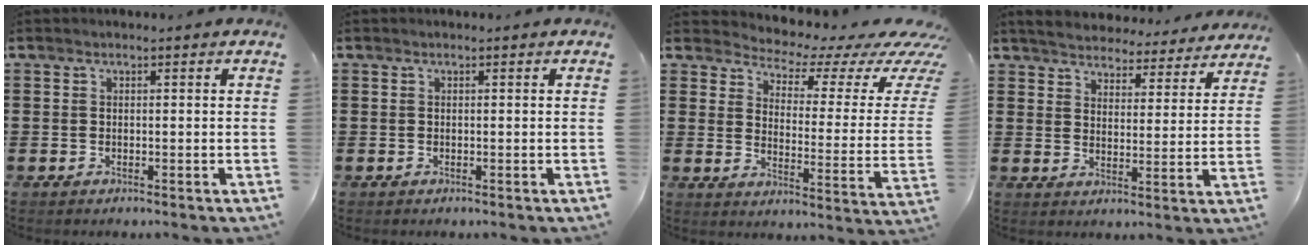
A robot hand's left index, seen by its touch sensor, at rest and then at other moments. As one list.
[{"total": 0.0}, {"total": 4.0, "force": [3.4, 1.2, 1.8], "torque": [-0.041, -0.041, 0.050]}, {"total": 4.5, "force": [4.5, 0.1, 0.3], "torque": [-0.032, -0.036, 0.075]}]